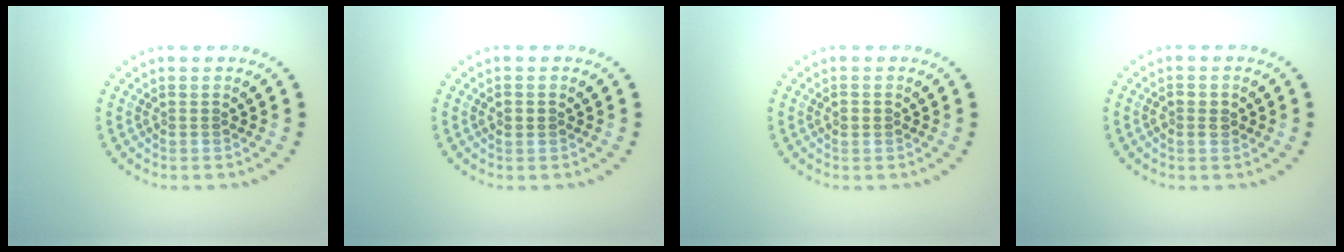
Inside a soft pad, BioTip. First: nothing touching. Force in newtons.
{"total": 1.3, "press": 1.3, "slide": 0.1}
{"total": 1.0, "press": 1.0, "slide": 0.1}
{"total": 1.5, "press": 1.5, "slide": 0.3}